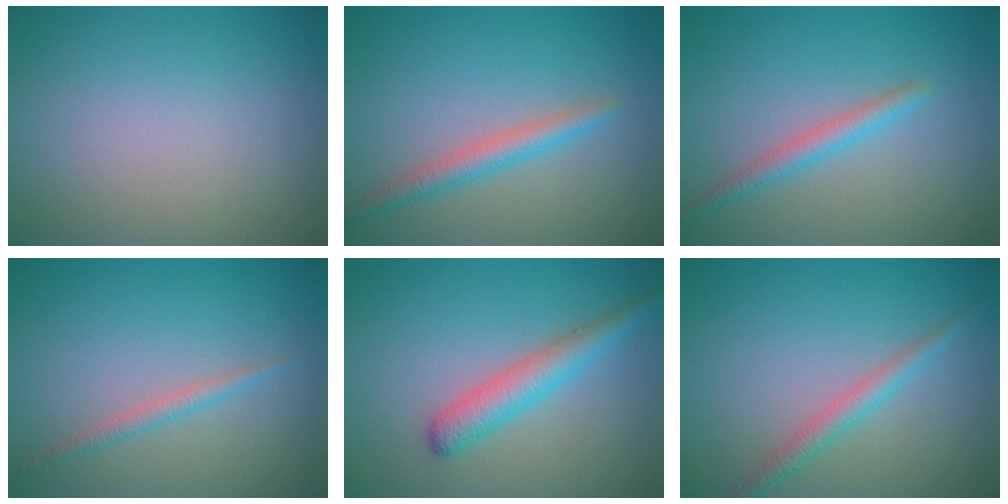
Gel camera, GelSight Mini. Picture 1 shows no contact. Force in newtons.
{"total": 2.5, "press": 2.5, "slide": 0.1}
{"total": 2.2, "press": 2.2, "slide": 0.0}
{"total": 1.3, "press": 1.3, "slide": 0.0}
{"total": 3.5, "press": 3.5, "slide": 0.1}
{"total": 2.0, "press": 2.0, "slide": 0.1}